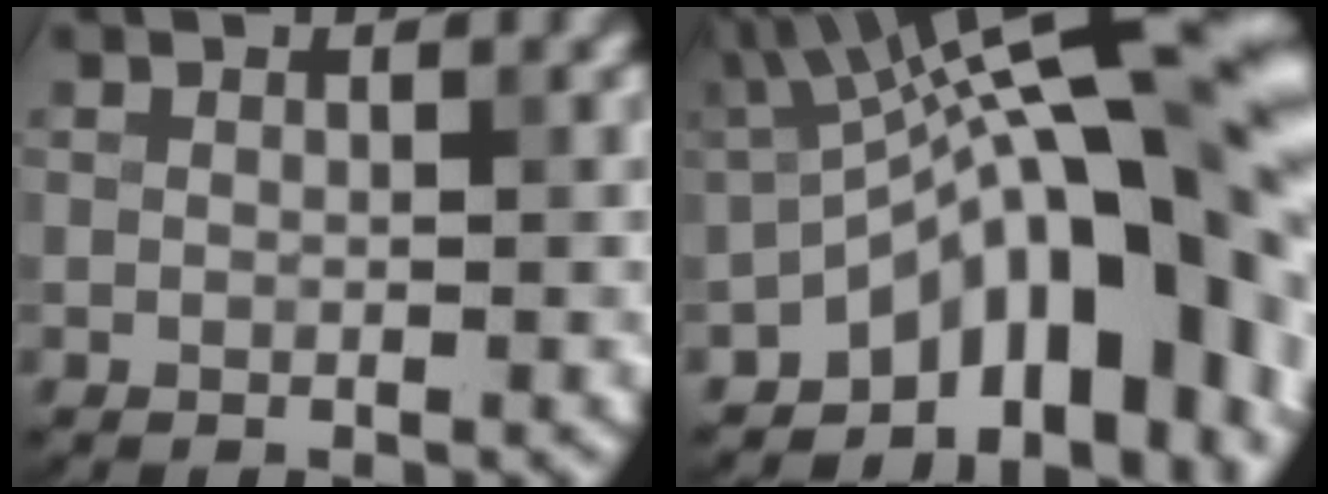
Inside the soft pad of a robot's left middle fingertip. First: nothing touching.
{"total": 16.5, "force": [-3.2, 6.4, 14.9], "torque": [-0.163, 0.052, -0.054]}